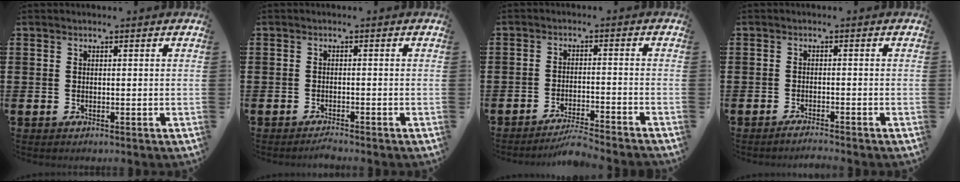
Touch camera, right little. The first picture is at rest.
{"total": 1.1, "force": [-1.0, -0.1, 0.3], "torque": [-0.007, -0.001, -0.020]}
{"total": 3.7, "force": [-3.5, -0.3, 1.2], "torque": [-0.021, -0.001, -0.069]}
{"total": 1.4, "force": [-1.3, -0.1, 0.4], "torque": [-0.007, -0.001, -0.026]}